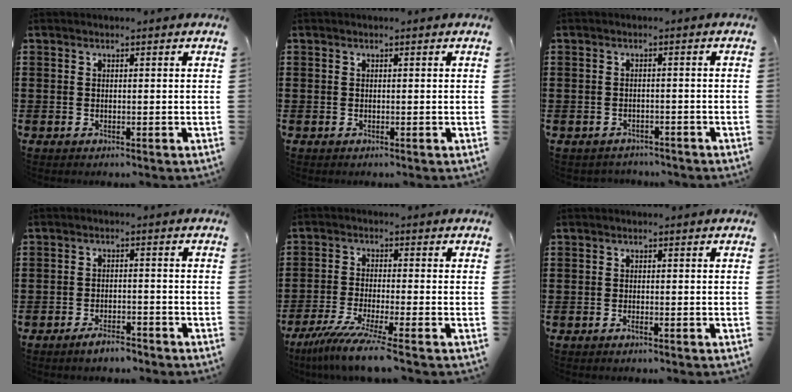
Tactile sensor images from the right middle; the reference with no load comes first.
{"total": 0.0}
{"total": 1.5, "force": [-1.4, 0.4, -0.2], "torque": [-0.003, 0.001, -0.033]}
{"total": 2.9, "force": [-2.5, 0.6, 1.3], "torque": [-0.021, 0.006, -0.047]}
{"total": 6.2, "force": [-4.8, -0.6, 4.0], "torque": [-0.090, -0.027, -0.094]}
{"total": 0.7, "force": [-0.5, 0.1, 0.5], "torque": [-0.010, -0.003, -0.008]}